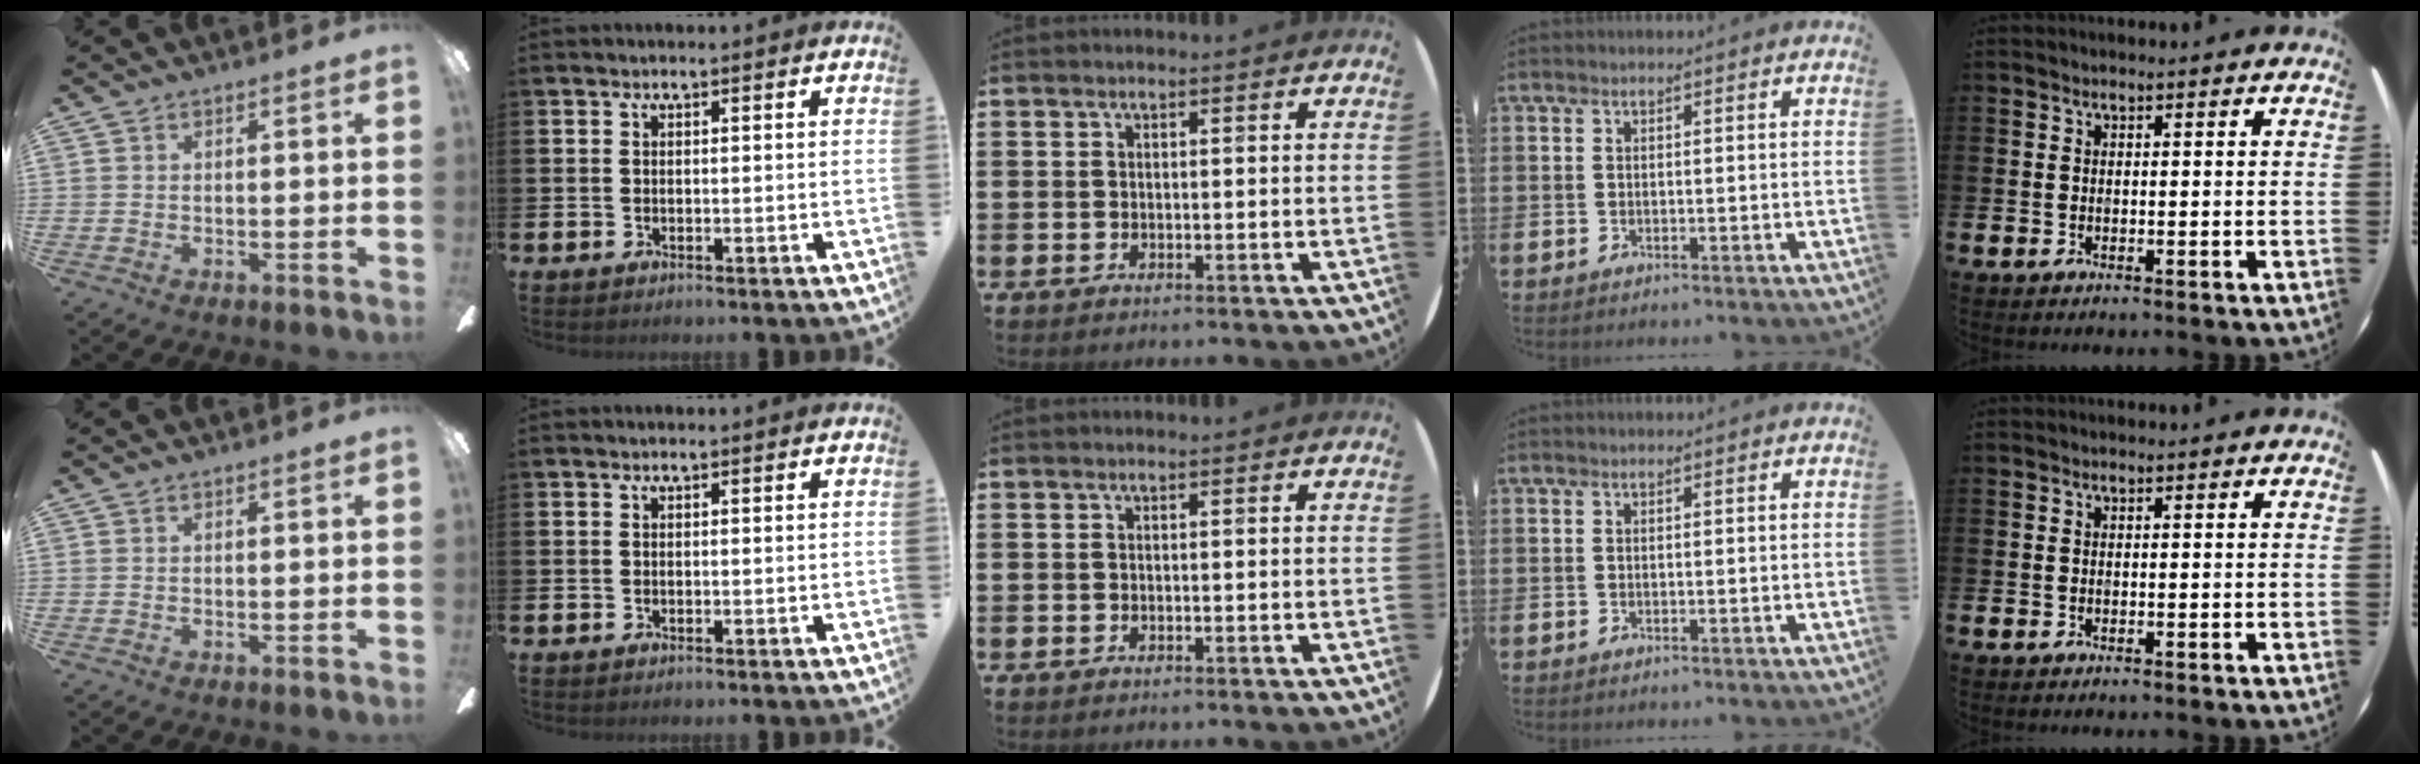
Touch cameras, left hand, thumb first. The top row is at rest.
{}